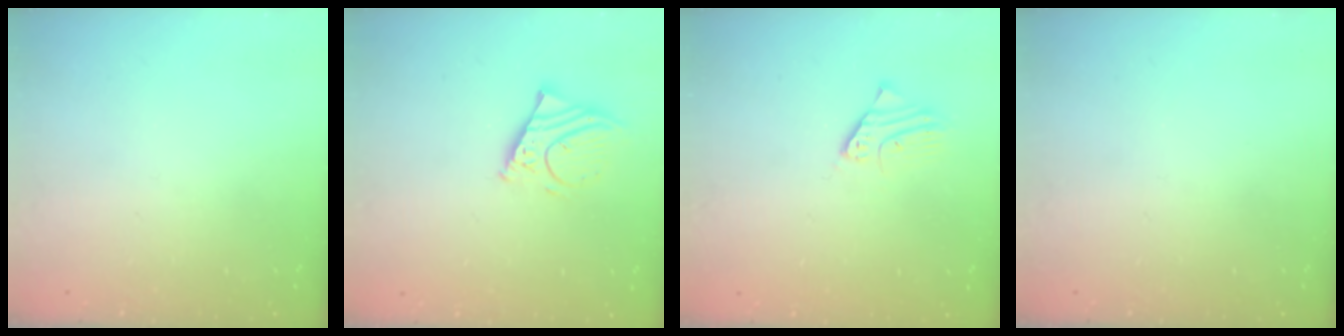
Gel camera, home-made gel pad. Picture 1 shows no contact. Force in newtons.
{"total": 7.4, "press": 7.4, "slide": 0.8}
{"total": 2.1, "press": 2.1, "slide": 0.1}
{"total": 0.0}